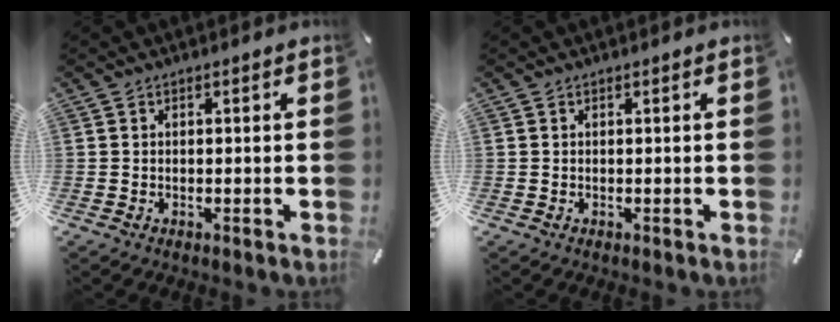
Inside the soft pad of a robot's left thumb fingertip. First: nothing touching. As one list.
[{"total": 0.0}]